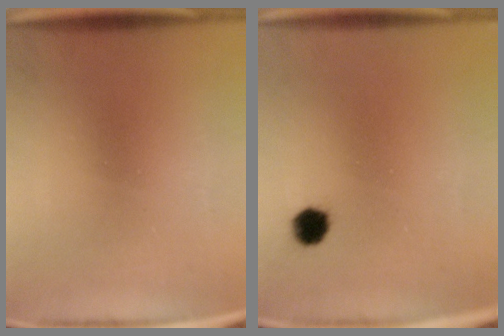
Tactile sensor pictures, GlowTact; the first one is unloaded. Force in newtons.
{"total": 3.3}